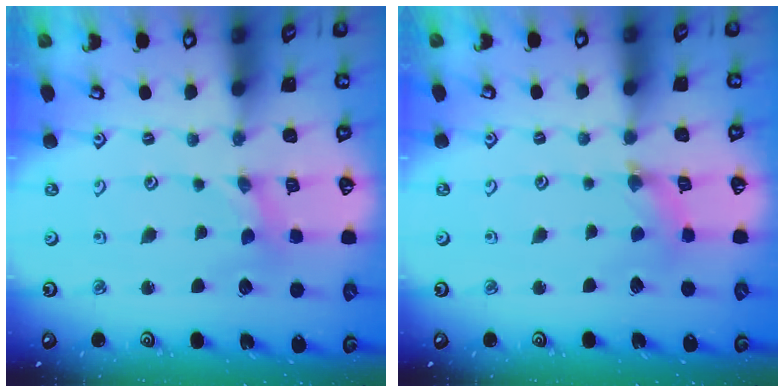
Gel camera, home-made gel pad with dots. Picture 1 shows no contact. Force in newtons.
{"total": 2.0, "press": 2.0, "slide": 0.3}